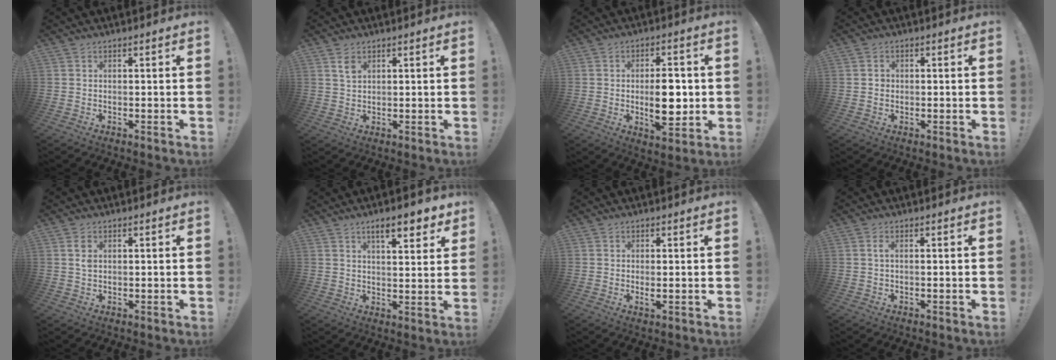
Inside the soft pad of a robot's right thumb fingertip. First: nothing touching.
{"total": 2.9, "force": [1.7, 1.6, 1.8], "torque": [-0.023, -0.006, 0.029]}
{"total": 11.4, "force": [-0.7, 5.5, 10.0], "torque": [-0.155, -0.009, -0.017]}
{"total": 1.2, "force": [-0.3, 1.1, 0.3], "torque": [0.003, 0.001, -0.009]}
{"total": 2.2, "force": [0.7, 1.2, 1.7], "torque": [-0.028, 0.000, 0.010]}
{"total": 8.5, "force": [5.3, 2.2, 6.2], "torque": [-0.079, -0.027, 0.085]}
{"total": 1.6, "force": [0.2, 0.3, 1.5], "torque": [-0.019, -0.006, 0.003]}
{"total": 1.1, "force": [0.1, 0.0, 1.1], "torque": [-0.023, 0.002, 0.001]}